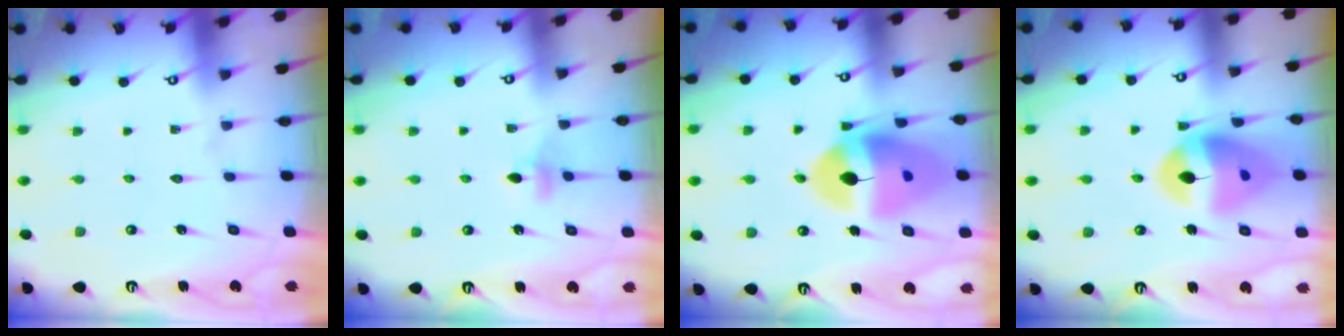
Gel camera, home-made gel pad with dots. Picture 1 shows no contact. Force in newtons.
{"total": 3.4, "press": 3.3, "slide": 0.8}
{"total": 17.3, "press": 17.2, "slide": 2.2}
{"total": 14.9, "press": 14.8, "slide": 1.9}